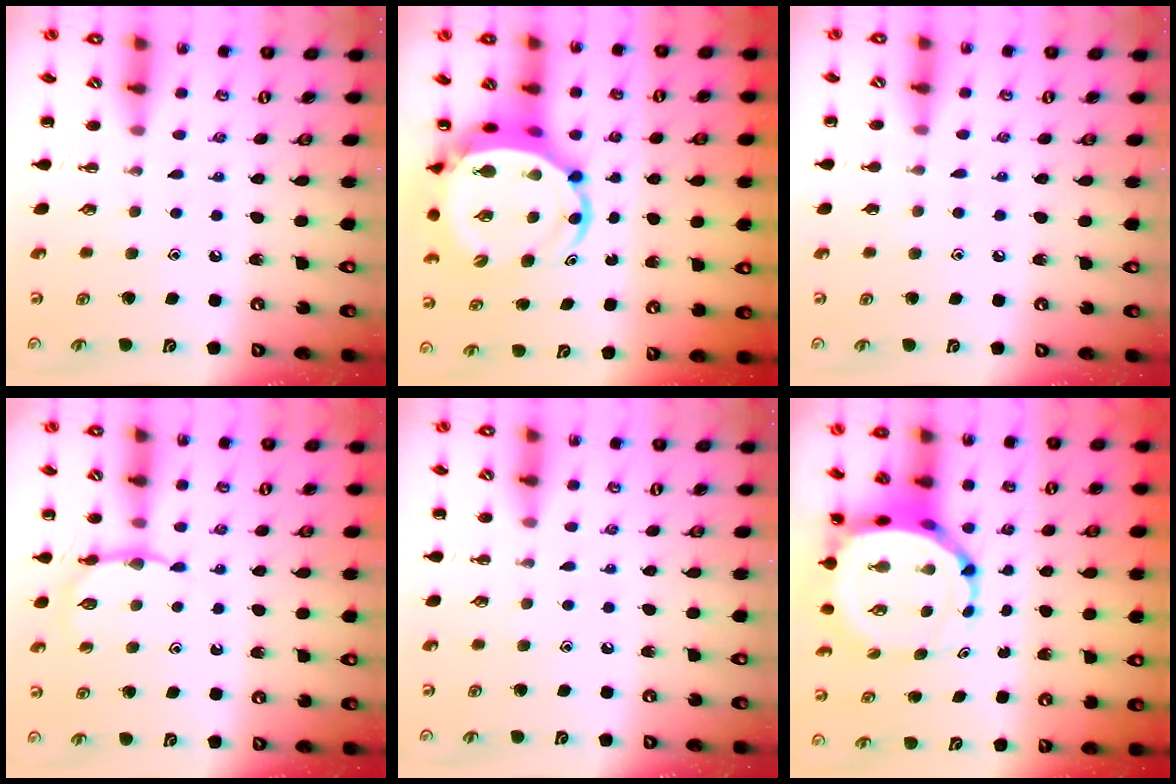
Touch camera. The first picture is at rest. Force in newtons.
{"total": 7.7, "press": 7.3, "slide": 2.3}
{"total": 2.9, "press": 2.6, "slide": 1.2}
{"total": 4.0, "press": 3.7, "slide": 1.5}
{"total": 0.0}
{"total": 7.3, "press": 6.9, "slide": 2.5}